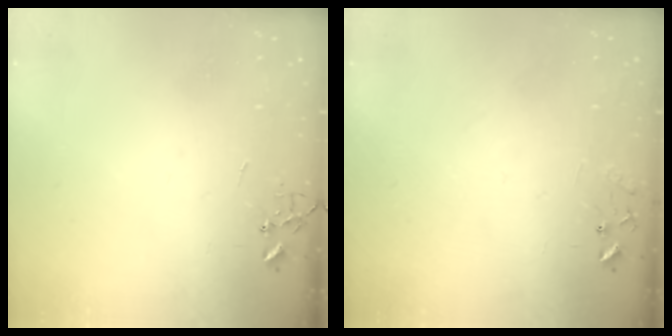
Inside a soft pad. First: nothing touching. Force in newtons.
{"total": 8.3, "press": 8.3, "slide": 0.6}